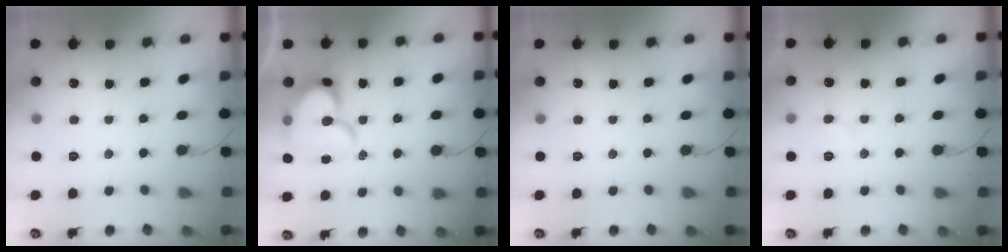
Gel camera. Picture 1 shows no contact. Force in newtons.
{"total": 16.5, "press": 16.5, "slide": 1.1}
{"total": 0.0}
{"total": 6.8, "press": 6.8, "slide": 0.5}